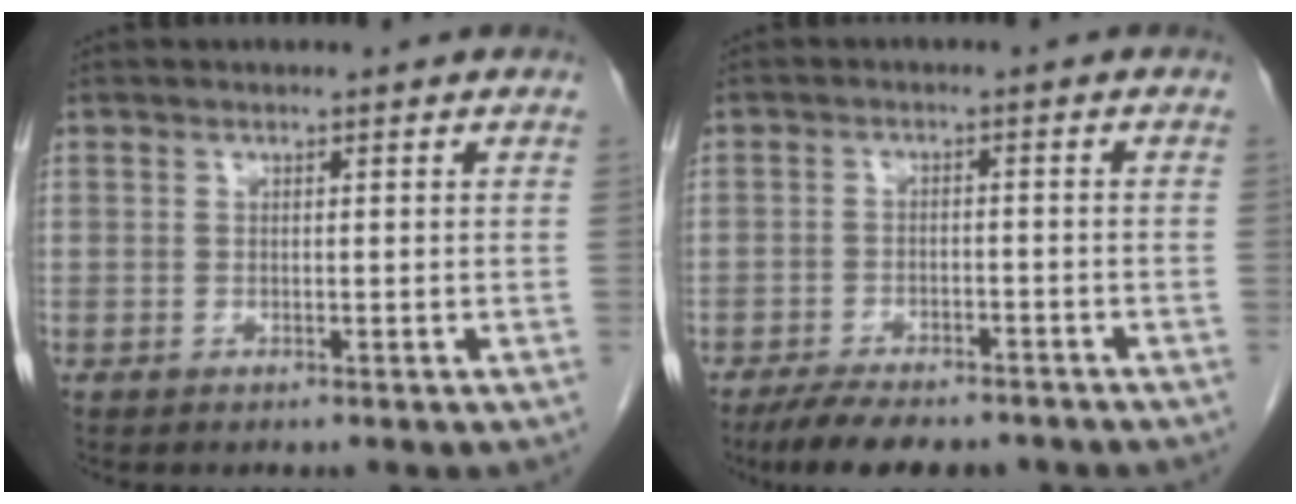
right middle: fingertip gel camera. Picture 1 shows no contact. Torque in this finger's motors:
{"motor_torque": [0.97, -0.89, 0.10, 0.07]}